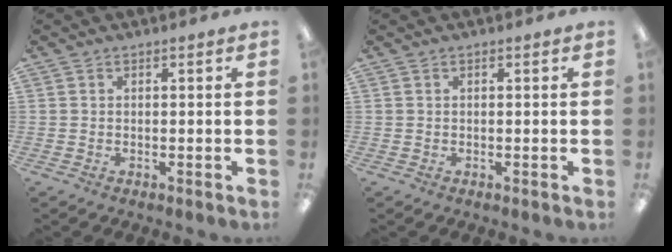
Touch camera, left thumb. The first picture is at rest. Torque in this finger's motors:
{"motor_torque": [0.01, 0.01, 0.00, 0.00, 0.00]}